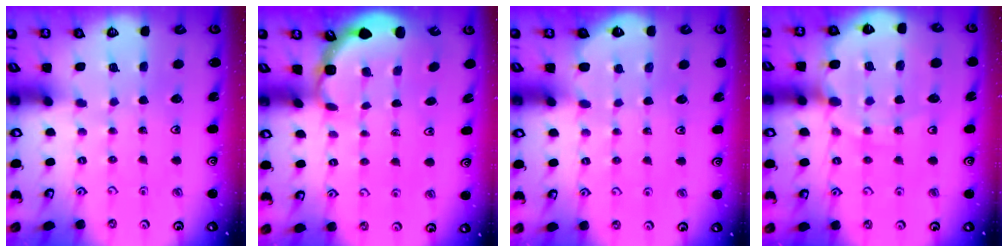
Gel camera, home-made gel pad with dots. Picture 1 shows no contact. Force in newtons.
{"total": 2.0, "press": 1.8, "slide": 0.9}
{"total": 3.3, "press": 3.3, "slide": 0.4}
{"total": 10.8, "press": 10.7, "slide": 1.3}